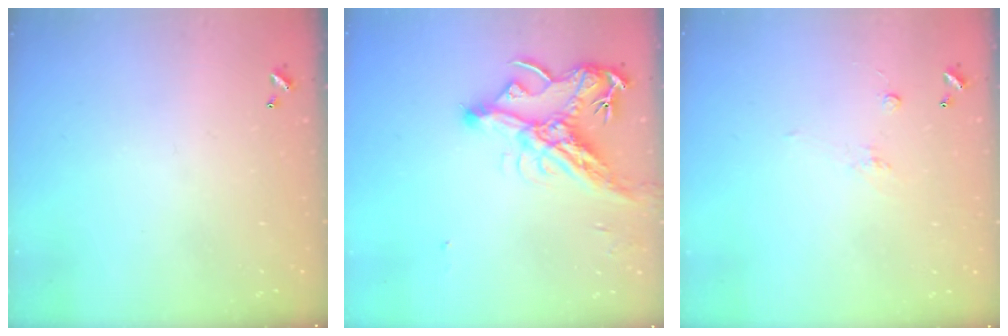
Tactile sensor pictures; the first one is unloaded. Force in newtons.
{"total": 13.6, "press": 13.5, "slide": 1.8}
{"total": 1.7, "press": 1.5, "slide": 0.8}